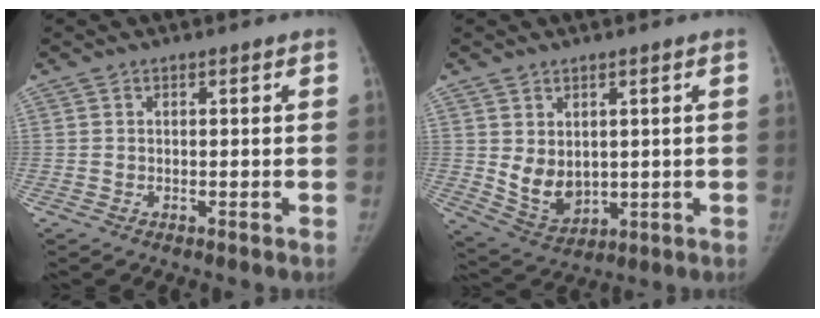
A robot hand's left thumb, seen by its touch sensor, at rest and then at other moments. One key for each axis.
{"total": 7.2, "fx": 1.0, "fy": 5.2, "fz": 4.8, "tx": -0.063, "ty": -0.020, "tz": 0.043}